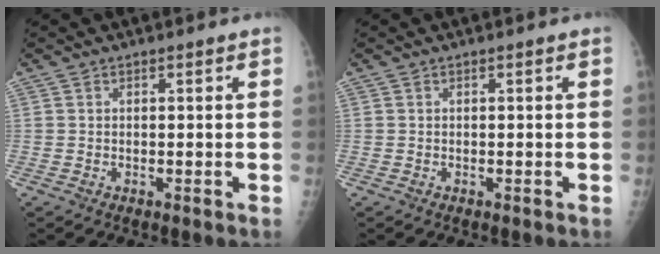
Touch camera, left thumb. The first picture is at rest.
{"total": 0.0}